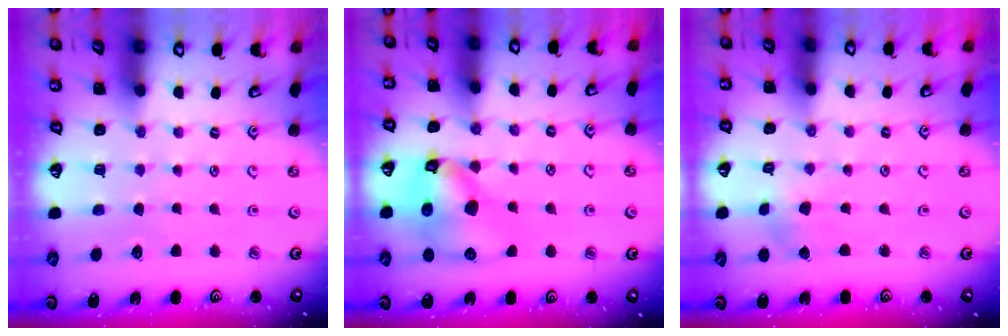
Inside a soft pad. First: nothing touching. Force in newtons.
{"total": 14.0, "press": 13.8, "slide": 2.1}
{"total": 1.6, "press": 1.6, "slide": 0.2}